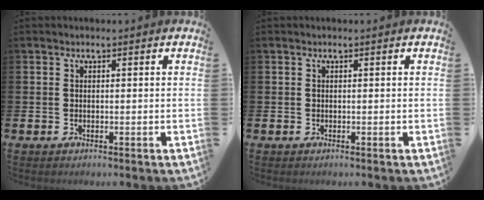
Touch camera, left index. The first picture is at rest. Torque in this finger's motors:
{"motor_torque": [0.00, 0.00, 0.00, 0.00]}